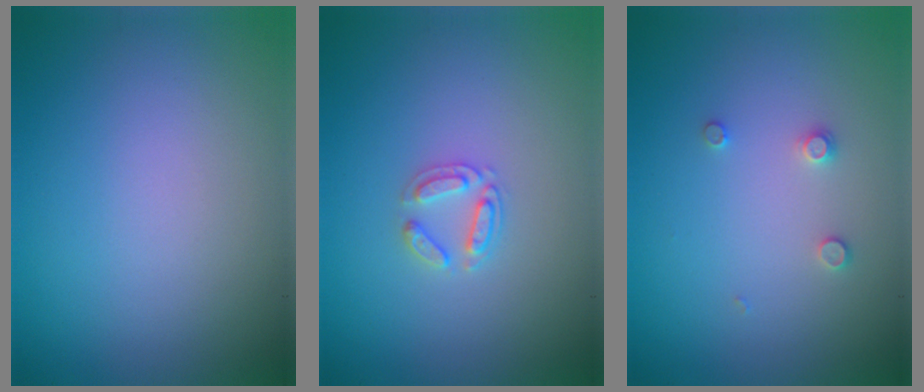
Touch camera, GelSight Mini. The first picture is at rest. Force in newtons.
{"total": 1.9, "press": 1.9, "slide": 0.3}
{"total": 1.0, "press": 1.0, "slide": 0.2}